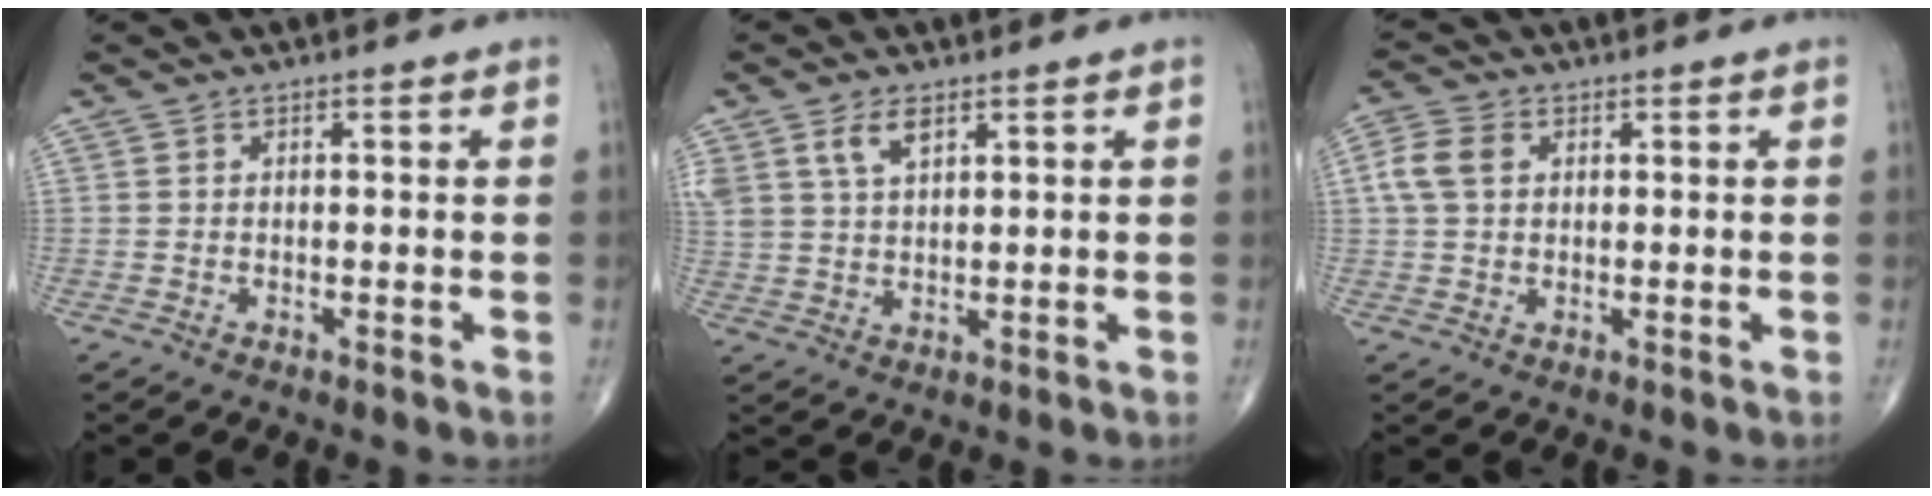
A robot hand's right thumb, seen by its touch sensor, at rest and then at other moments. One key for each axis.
{"total": 6.1, "fx": 3.3, "fy": 3.3, "fz": 4.0, "tx": -0.077, "ty": -0.007, "tz": 0.069}
{"total": 5.6, "fx": 1.3, "fy": 4.0, "fz": 3.7, "tx": -0.082, "ty": 0.011, "tz": 0.022}